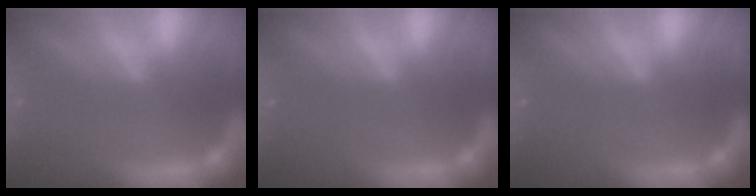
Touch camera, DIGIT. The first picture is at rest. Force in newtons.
{"total": 0.0}
{"total": 0.0}